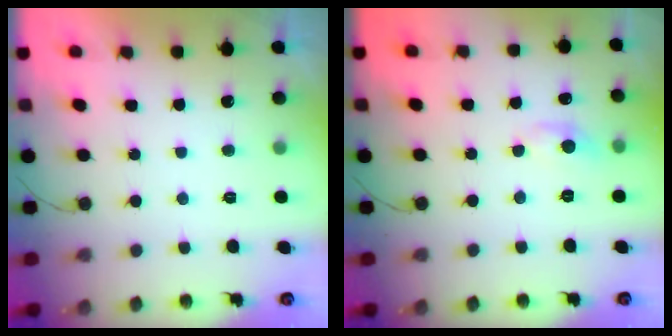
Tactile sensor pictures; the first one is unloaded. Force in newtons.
{"total": 4.8, "press": 4.8, "slide": 0.6}